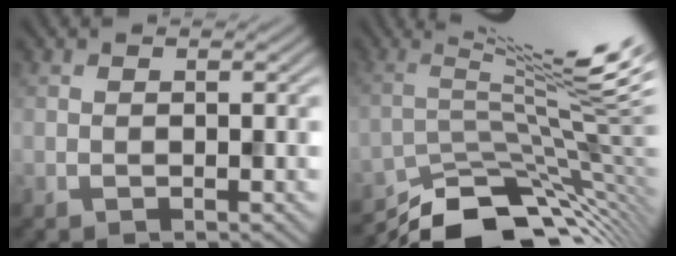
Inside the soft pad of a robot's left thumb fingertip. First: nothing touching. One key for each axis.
{"total": 12.1, "fx": -5.2, "fy": 2.6, "fz": 10.6, "tx": -0.150, "ty": 0.009, "tz": -0.086}